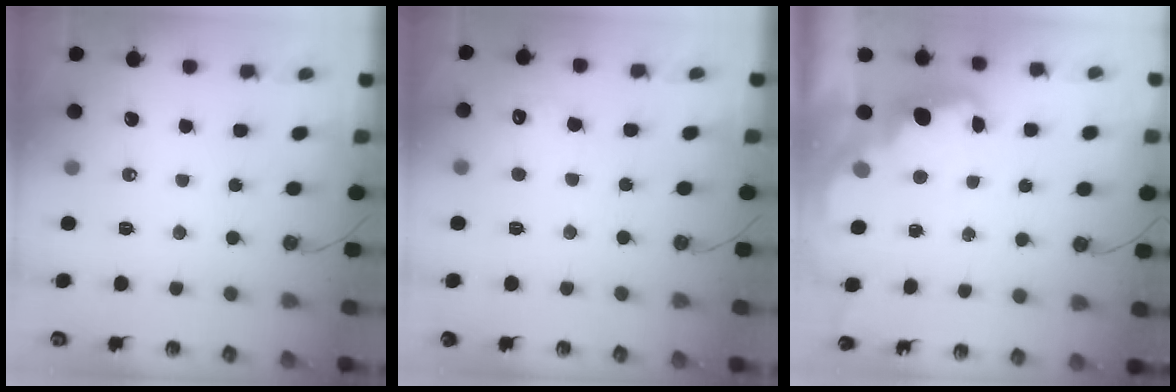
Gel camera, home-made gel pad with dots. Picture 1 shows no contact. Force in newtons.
{"total": 4.7, "press": 4.6, "slide": 1.1}
{"total": 2.8, "press": 2.7, "slide": 0.6}